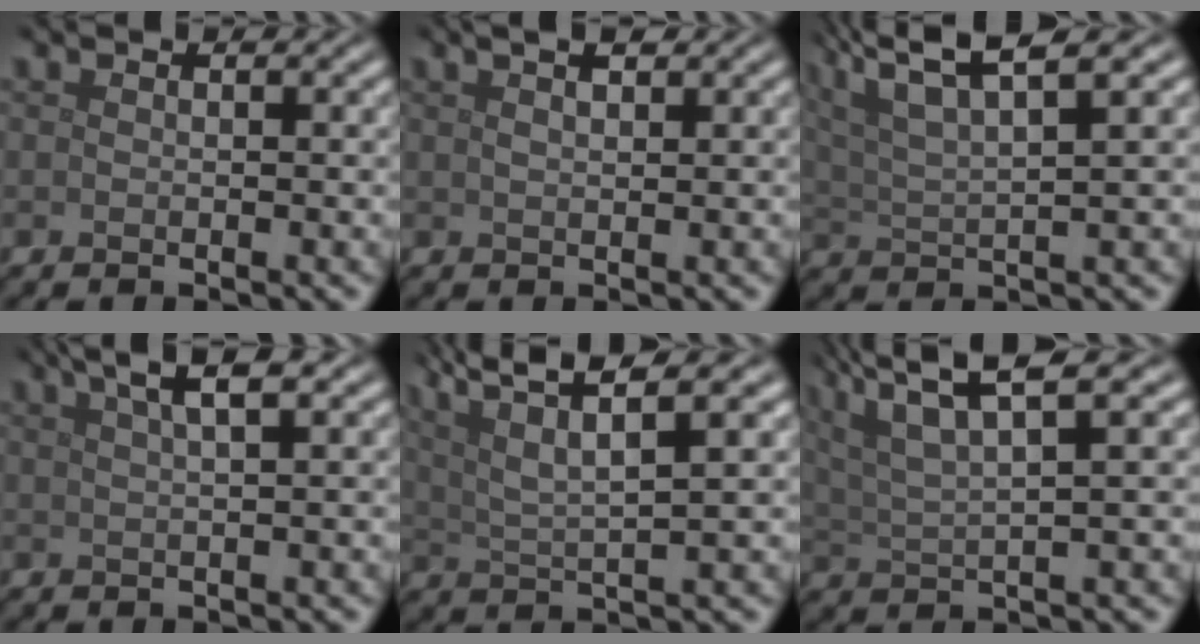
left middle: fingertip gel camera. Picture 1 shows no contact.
{"total": 3.1, "force": [2.0, 1.1, 2.1], "torque": [-0.021, 0.014, 0.012]}
{"total": 7.6, "force": [4.5, 2.1, 5.8], "torque": [-0.092, 0.025, 0.070]}
{"total": 4.3, "force": [2.6, 1.1, 3.3], "torque": [-0.031, 0.013, 0.026]}
{"total": 7.8, "force": [4.5, 1.8, 6.1], "torque": [-0.097, 0.025, 0.068]}
{"total": 7.2, "force": [4.1, 1.8, 5.7], "torque": [-0.092, 0.020, 0.073]}